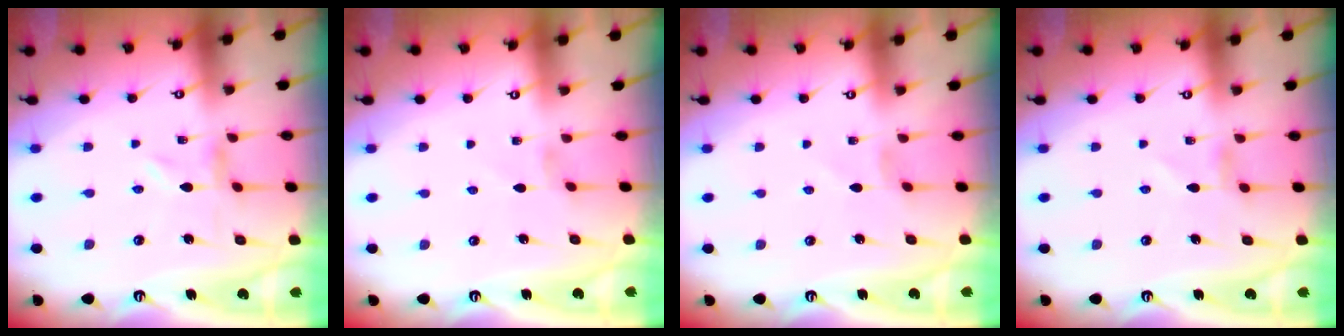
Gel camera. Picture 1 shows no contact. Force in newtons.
{"total": 0.5, "press": 0.5, "slide": 0.2}
{"total": 1.9, "press": 1.9, "slide": 0.4}
{"total": 2.8, "press": 2.8, "slide": 0.3}